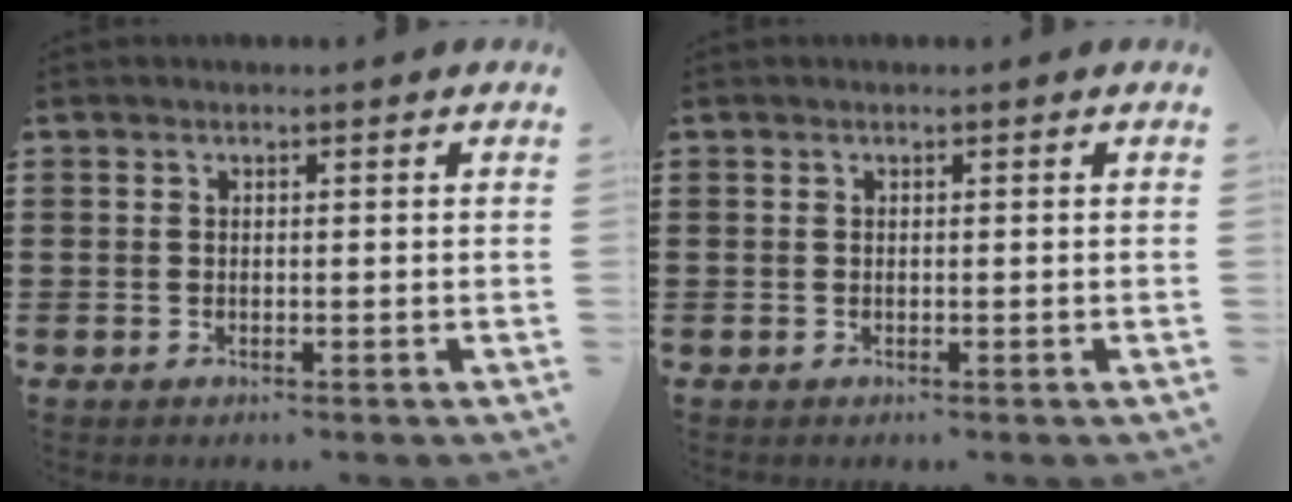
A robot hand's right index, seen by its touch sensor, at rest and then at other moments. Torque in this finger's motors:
{"motor_torque": [-0.84, 1.30, -0.02, 0.00]}